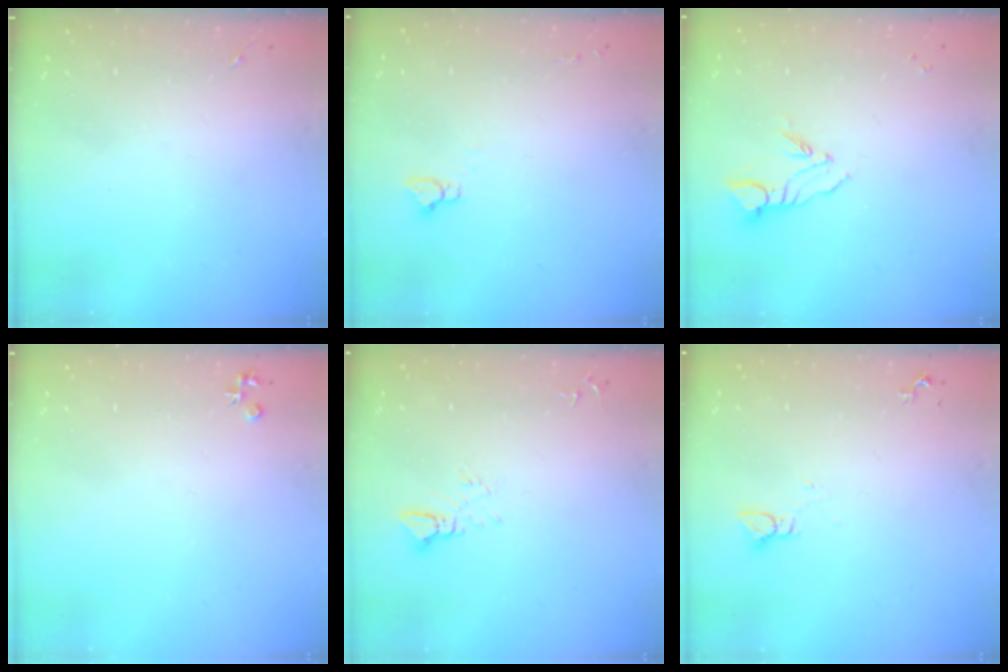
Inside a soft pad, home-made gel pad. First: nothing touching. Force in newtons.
{"total": 2.9, "press": 2.9, "slide": 0.2}
{"total": 6.1, "press": 6.1, "slide": 0.5}
{"total": 4.0, "press": 4.0, "slide": 0.6}
{"total": 3.8, "press": 3.8, "slide": 0.3}
{"total": 2.8, "press": 2.8, "slide": 0.1}